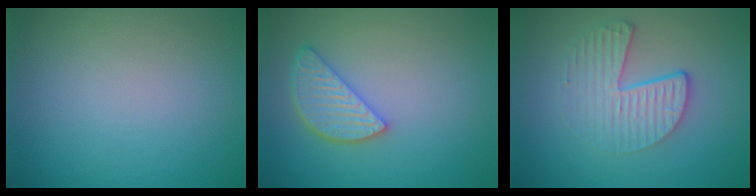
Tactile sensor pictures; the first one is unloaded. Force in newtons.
{"total": 3.5, "press": 3.0, "slide": 1.7}
{"total": 4.5, "press": 3.0, "slide": 3.3}